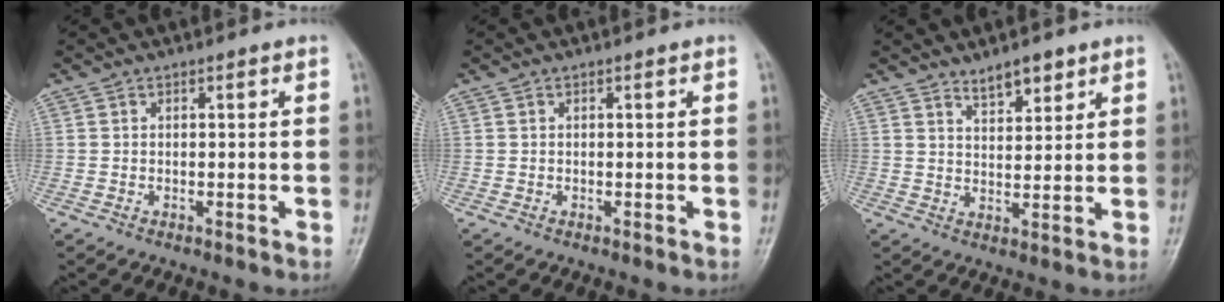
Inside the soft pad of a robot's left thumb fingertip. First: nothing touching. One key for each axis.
{"total": 0.0}
{"total": 4.9, "fx": 3.6, "fy": 1.9, "fz": 2.6, "tx": -0.026, "ty": -0.028, "tz": 0.062}